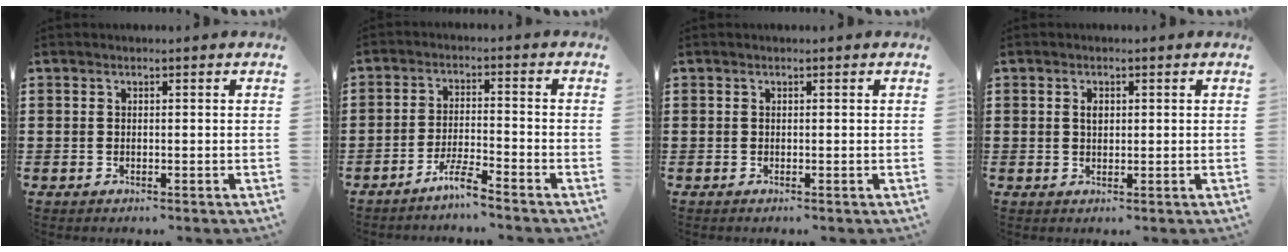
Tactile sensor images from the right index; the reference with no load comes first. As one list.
[{"total": 4.4, "force": [-3.9, 0.0, 2.1], "torque": [-0.052, -0.001, -0.078]}, {"total": 0.0}, {"total": 1.4, "force": [0.3, 0.8, 1.1], "torque": [-0.024, 0.006, 0.005]}]